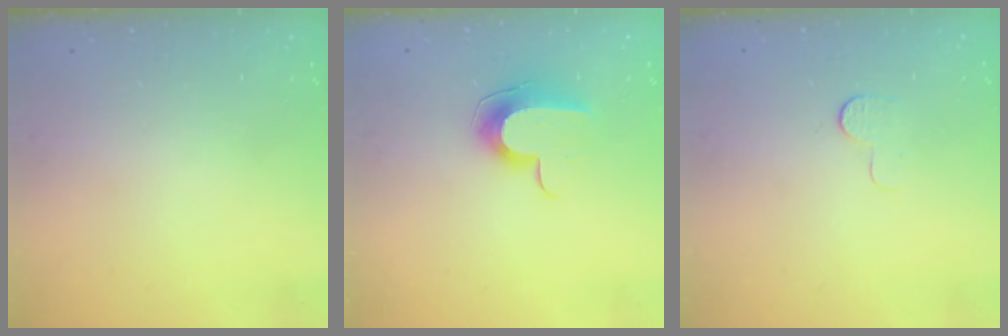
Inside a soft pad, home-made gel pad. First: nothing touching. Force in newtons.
{"total": 10.3, "press": 10.2, "slide": 1.0}
{"total": 5.3, "press": 5.3, "slide": 0.4}